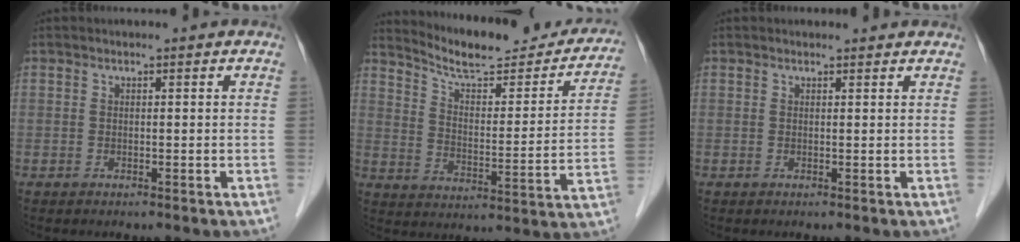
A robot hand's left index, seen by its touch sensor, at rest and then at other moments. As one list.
[{"total": 19.9, "force": [18.4, 3.7, 6.6], "torque": [-0.089, -0.032, 0.245]}, {"total": 1.7, "force": [1.7, 0.4, 0.1], "torque": [-0.012, 0.006, 0.017]}]